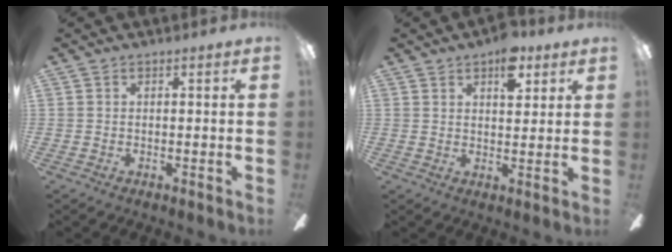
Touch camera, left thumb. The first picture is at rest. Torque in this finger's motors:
{"motor_torque": [1.02, 0.57, 0.75, -0.51, 0.01]}